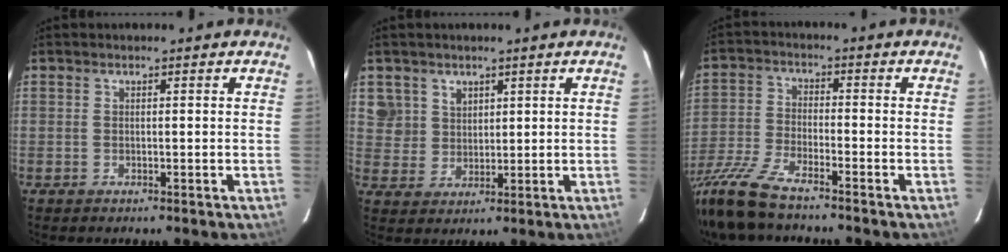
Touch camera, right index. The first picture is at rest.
{"total": 6.0, "force": [2.9, 5.1, 0.8], "torque": [-0.003, 0.016, 0.061]}
{"total": 13.5, "force": [-11.0, 2.5, 7.4], "torque": [-0.169, -0.031, -0.218]}